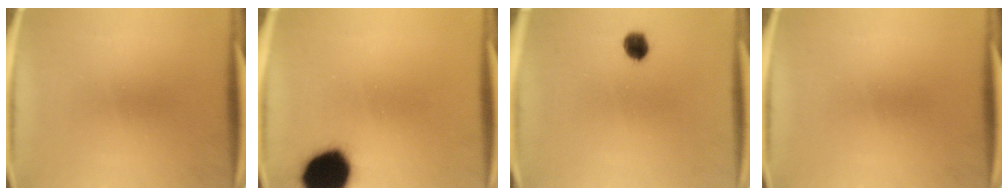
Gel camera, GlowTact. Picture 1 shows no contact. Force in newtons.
{"total": 17.1}
{"total": 3.6}
{"total": 0.0}